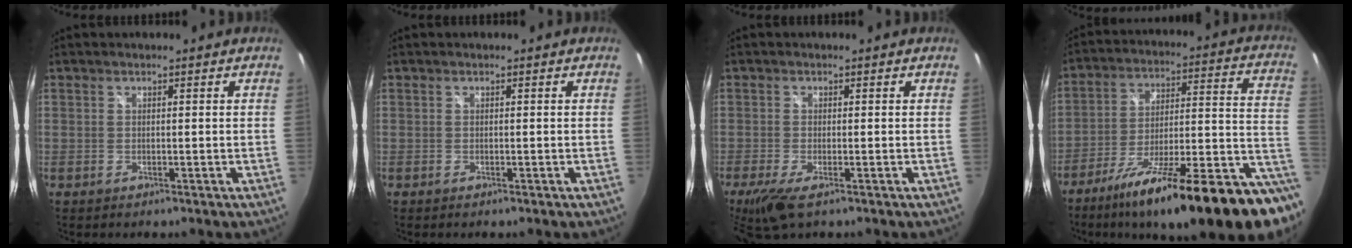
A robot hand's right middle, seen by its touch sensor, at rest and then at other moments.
{"total": 0.0}
{"total": 5.0, "force": [-3.0, 0.9, 4.0], "torque": [-0.089, -0.021, -0.054]}
{"total": 29.3, "force": [-18.2, 4.6, 22.4], "torque": [-0.296, -0.034, -0.269]}